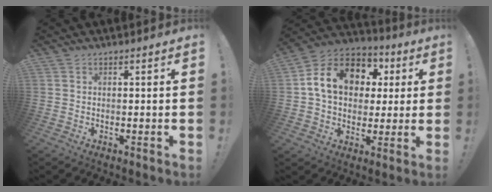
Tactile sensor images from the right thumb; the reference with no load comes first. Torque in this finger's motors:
{"motor_torque": [0.40, 0.47, 0.55, -0.28, 0.29]}